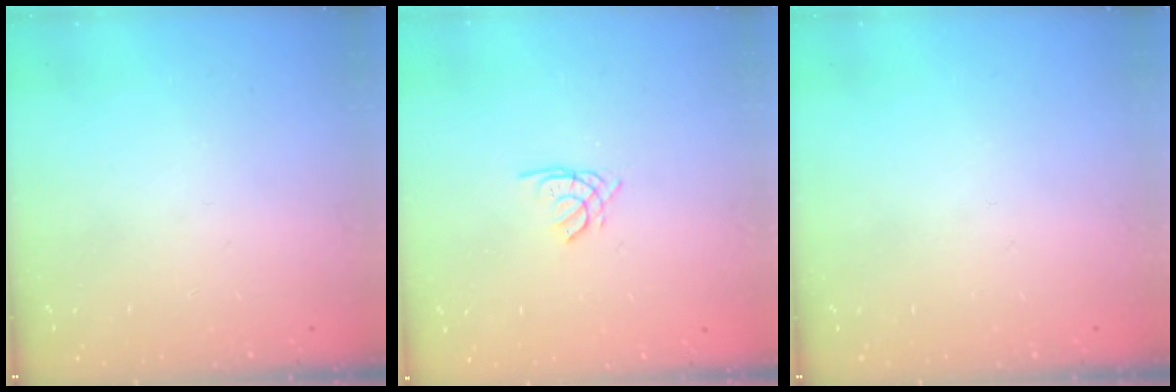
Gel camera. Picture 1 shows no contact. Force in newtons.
{"total": 1.7, "press": 1.7, "slide": 0.4}
{"total": 0.0}